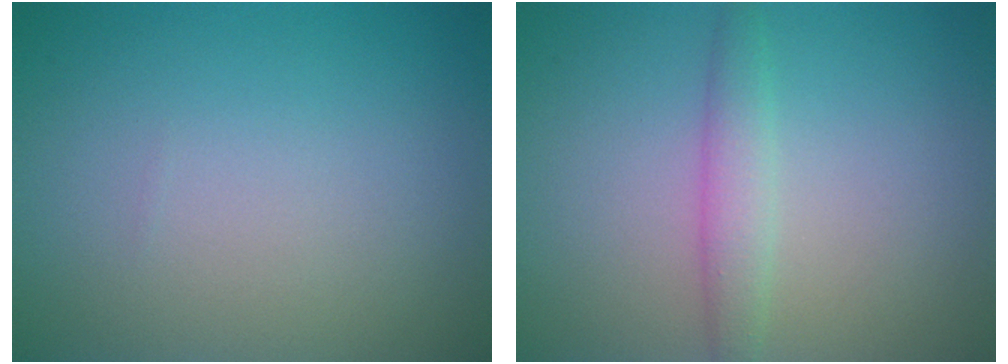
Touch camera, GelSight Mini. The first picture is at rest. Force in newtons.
{"total": 2.2, "press": 2.2, "slide": 0.1}